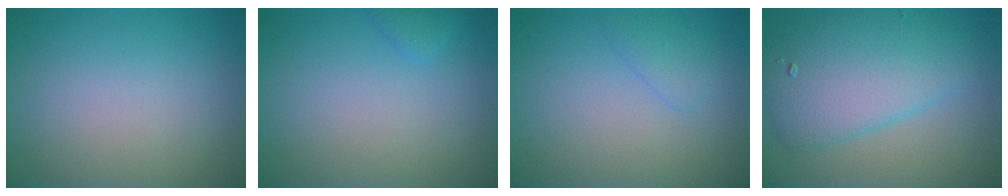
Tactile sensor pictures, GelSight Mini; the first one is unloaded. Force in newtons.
{"total": 1.6, "press": 1.6, "slide": 0.2}
{"total": 1.4, "press": 1.4, "slide": 0.2}
{"total": 6.7, "press": 6.7, "slide": 0.1}